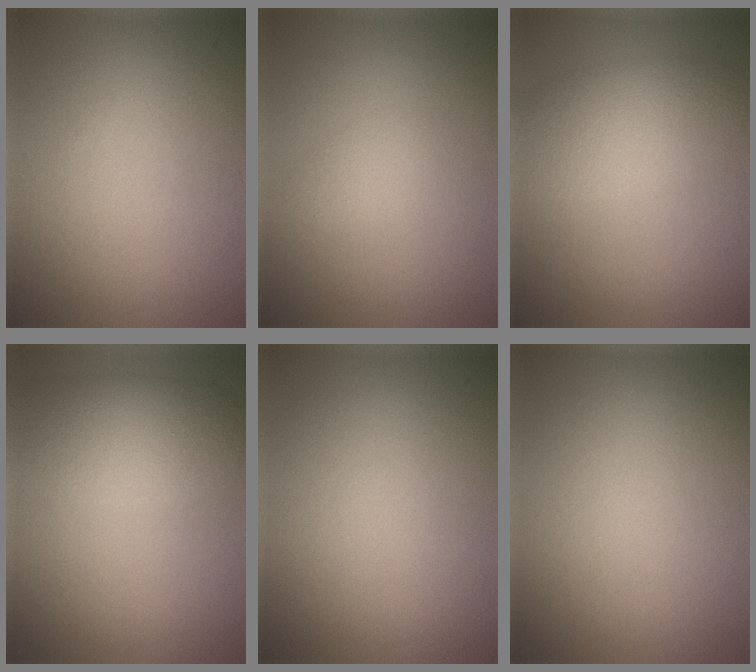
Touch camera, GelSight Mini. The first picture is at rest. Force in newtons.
{"total": 1.2, "press": 1.2, "slide": 0.1}
{"total": 4.5, "press": 4.5, "slide": 0.2}
{"total": 4.7, "press": 4.7, "slide": 0.1}
{"total": 0.0}
{"total": 0.0}